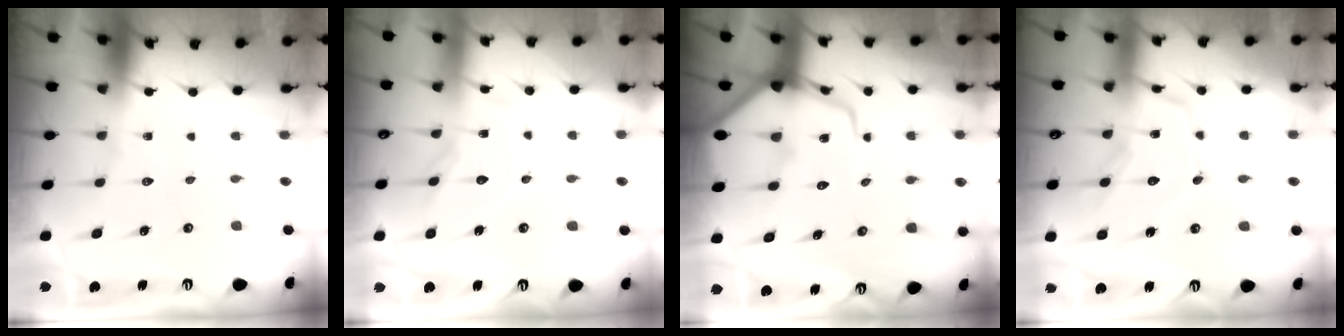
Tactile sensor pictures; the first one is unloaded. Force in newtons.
{"total": 9.0, "press": 8.9, "slide": 0.8}
{"total": 11.7, "press": 11.6, "slide": 1.0}
{"total": 12.1, "press": 12.1, "slide": 1.0}